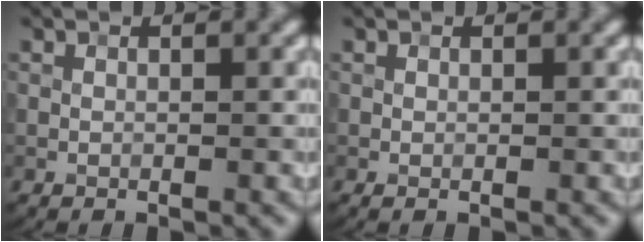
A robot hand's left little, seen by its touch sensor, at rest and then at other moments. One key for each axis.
{"total": 0.0}